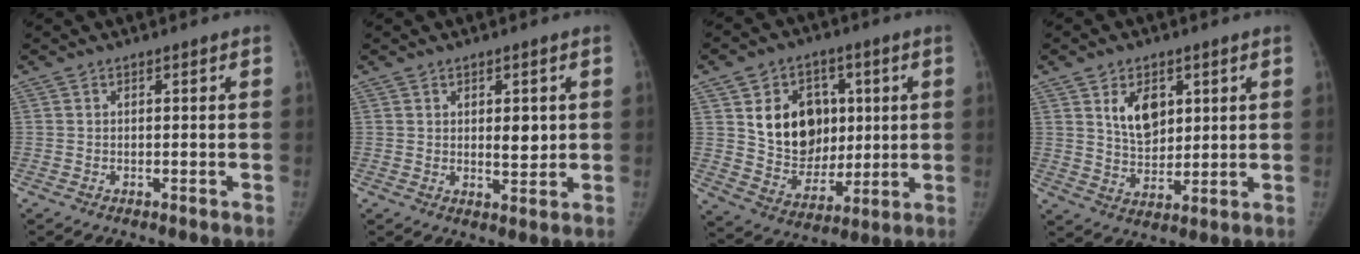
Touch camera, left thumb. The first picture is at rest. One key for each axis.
{"total": 4.6, "fx": 0.9, "fy": 2.3, "fz": 3.8, "tx": -0.041, "ty": -0.010, "tz": 0.018}
{"total": 15.5, "fx": 3.7, "fy": 12.3, "fz": 8.7, "tx": -0.089, "ty": -0.016, "tz": 0.078}
{"total": 8.3, "fx": 3.3, "fy": 5.4, "fz": 5.5, "tx": -0.063, "ty": -0.025, "tz": 0.064}